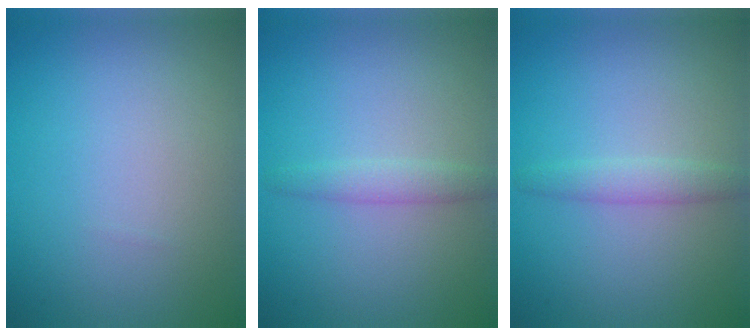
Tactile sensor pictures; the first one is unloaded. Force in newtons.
{"total": 1.6, "press": 1.6, "slide": 0.0}
{"total": 1.8, "press": 1.8, "slide": 0.1}